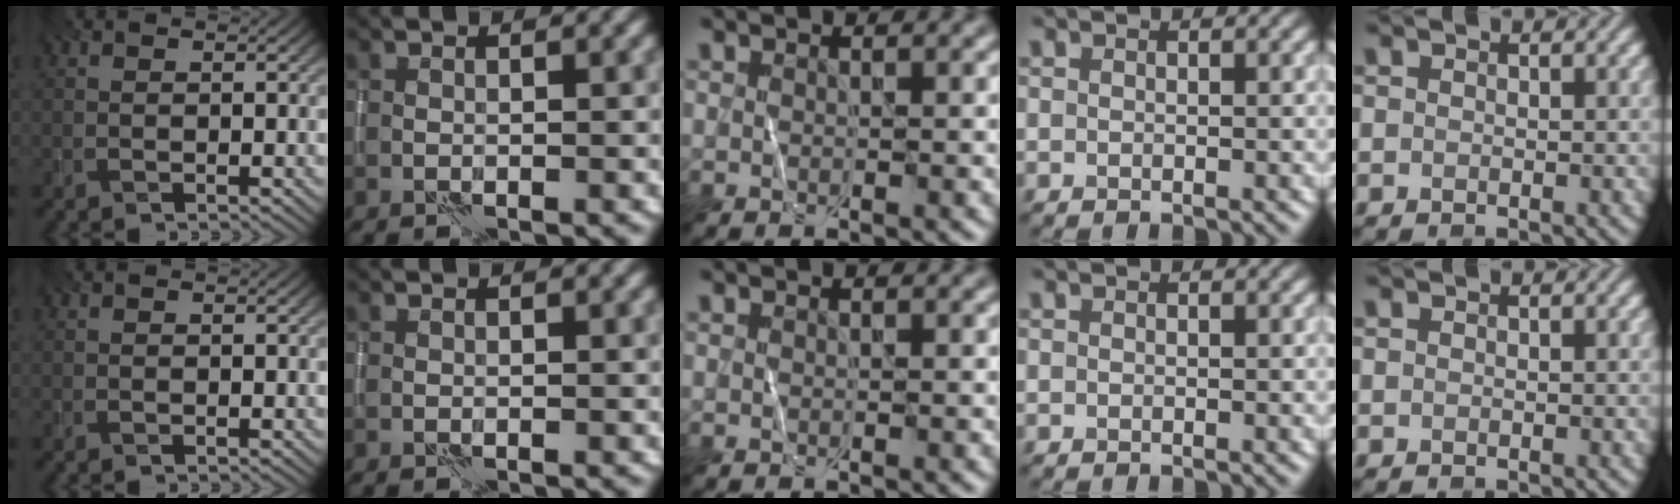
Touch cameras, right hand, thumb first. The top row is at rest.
{}